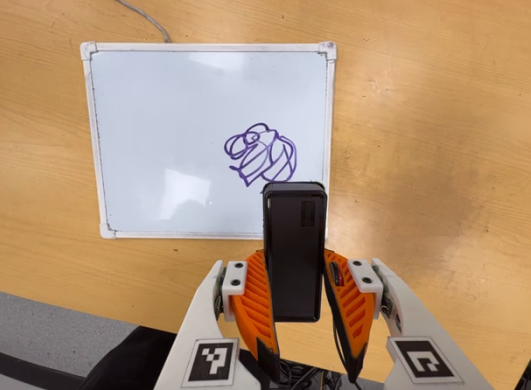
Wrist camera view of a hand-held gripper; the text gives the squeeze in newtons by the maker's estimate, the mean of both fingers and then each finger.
{"total": 5.8, "left": 4.2, "right": 7.3}